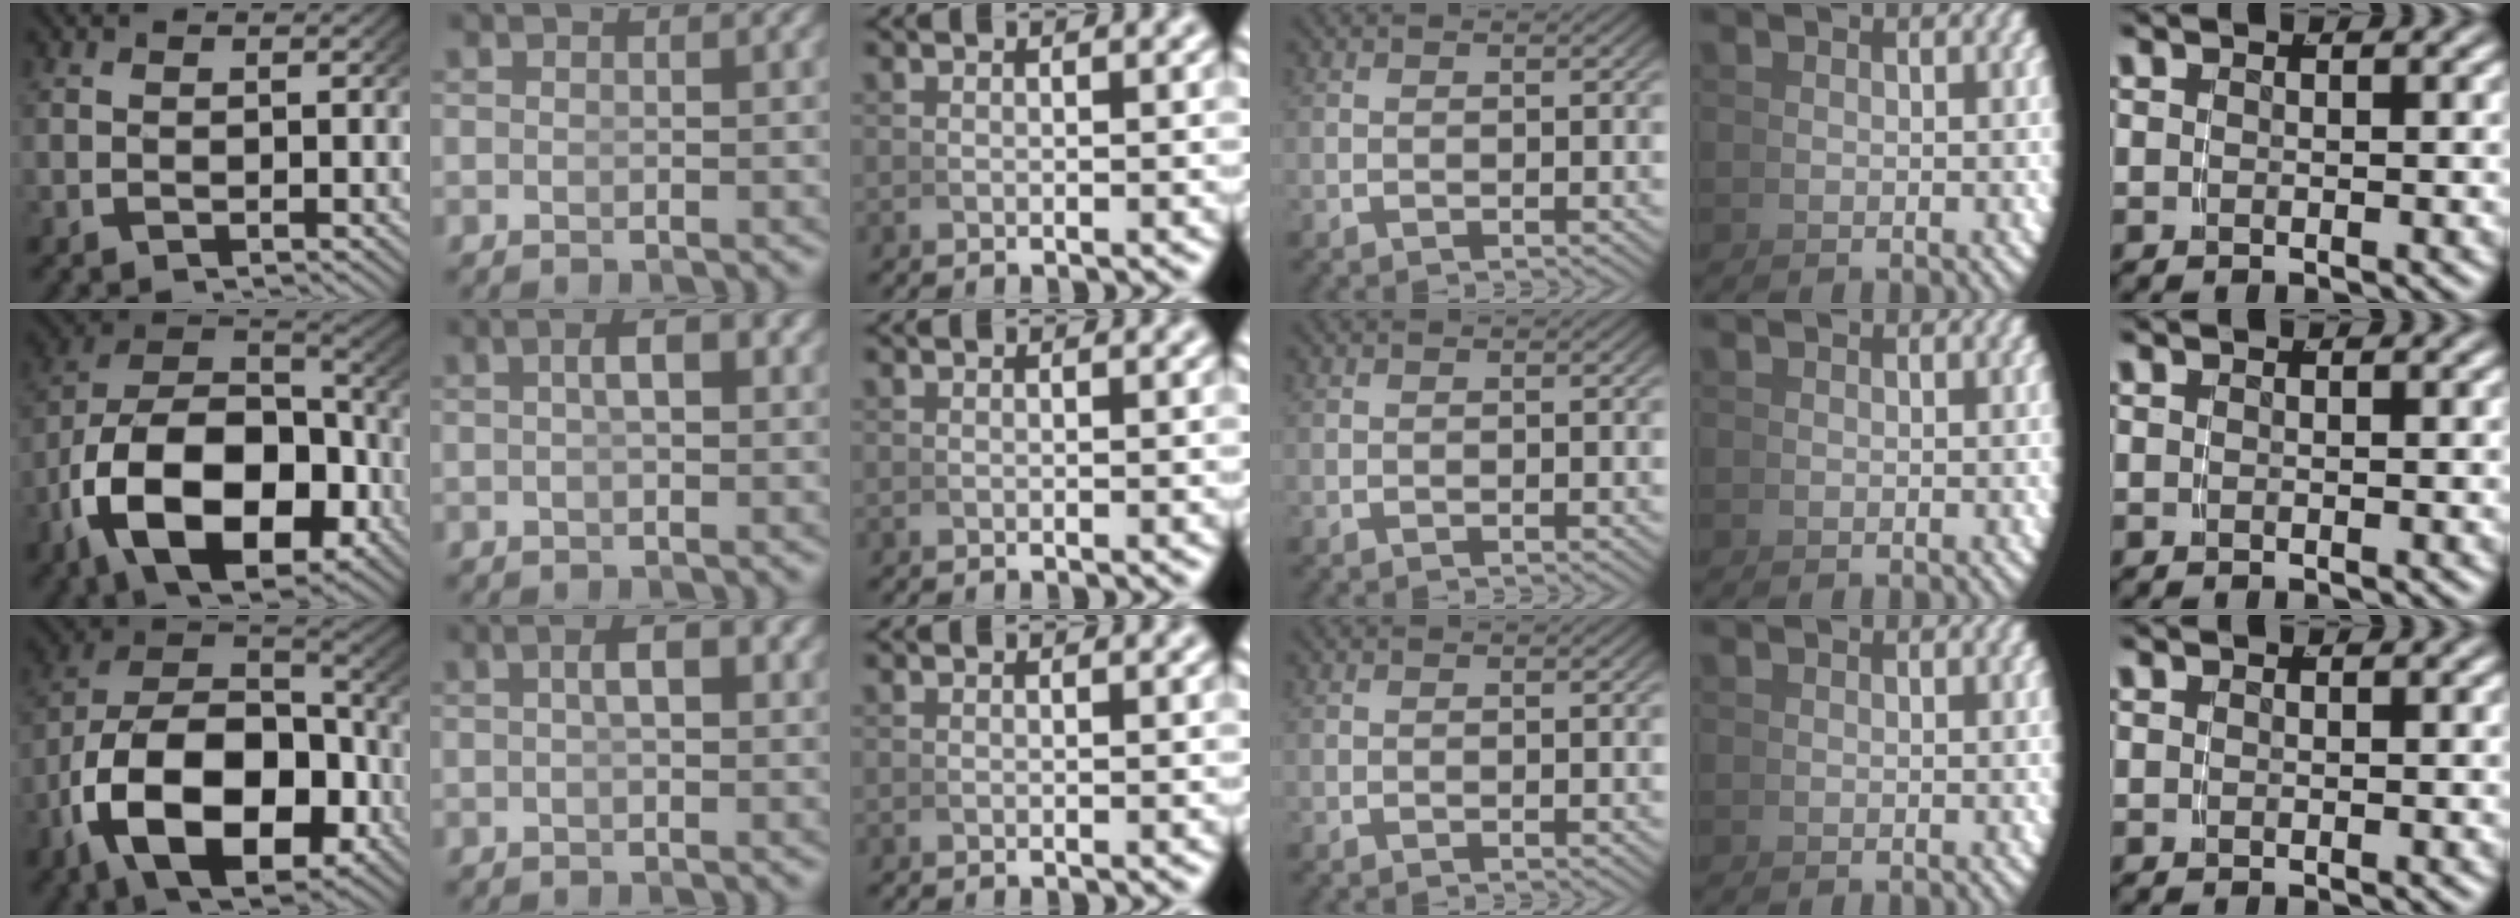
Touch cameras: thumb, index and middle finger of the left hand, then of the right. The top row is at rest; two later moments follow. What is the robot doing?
{"motion": "grasp_and_lifting", "object": "photo album"}